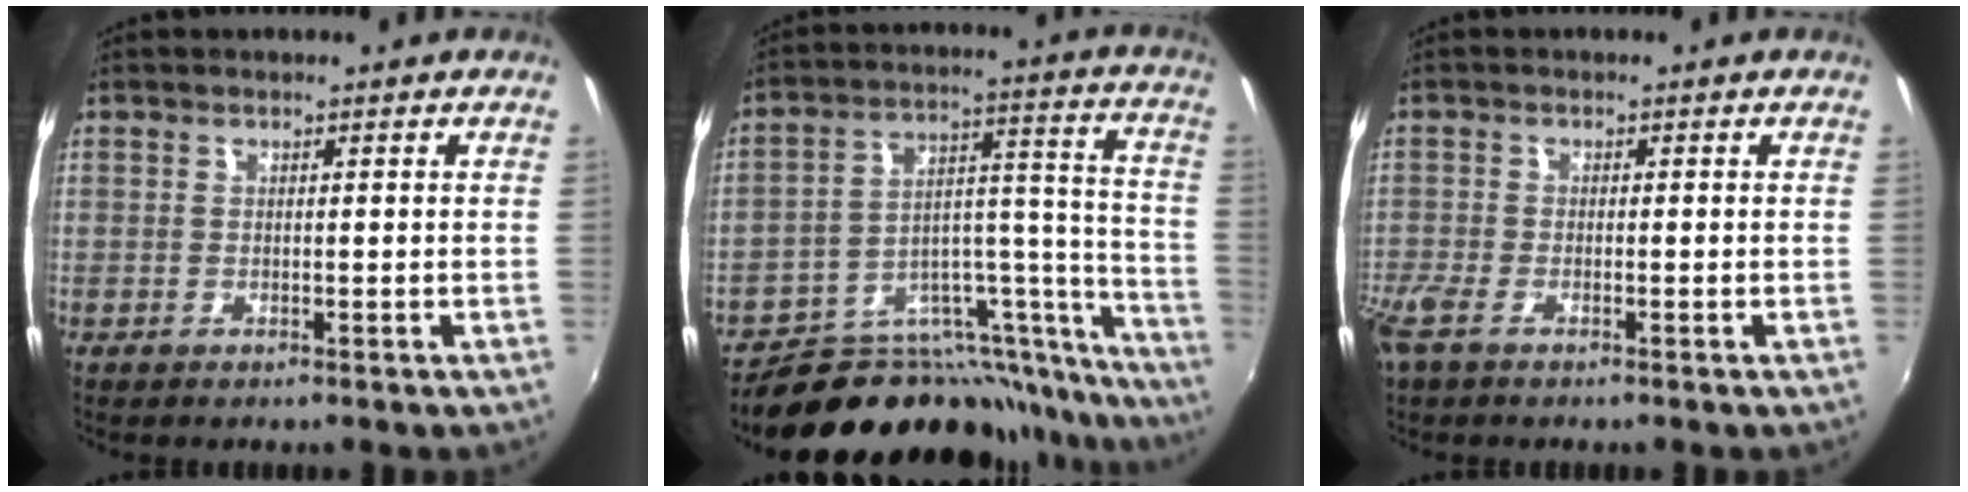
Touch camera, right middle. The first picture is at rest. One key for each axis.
{"total": 24.3, "fx": -20.4, "fy": 9.5, "fz": 9.3, "tx": -0.094, "ty": 0.058, "tz": -0.289}
{"total": 3.6, "fx": -2.4, "fy": 1.2, "fz": 2.3, "tx": -0.061, "ty": -0.010, "tz": -0.050}